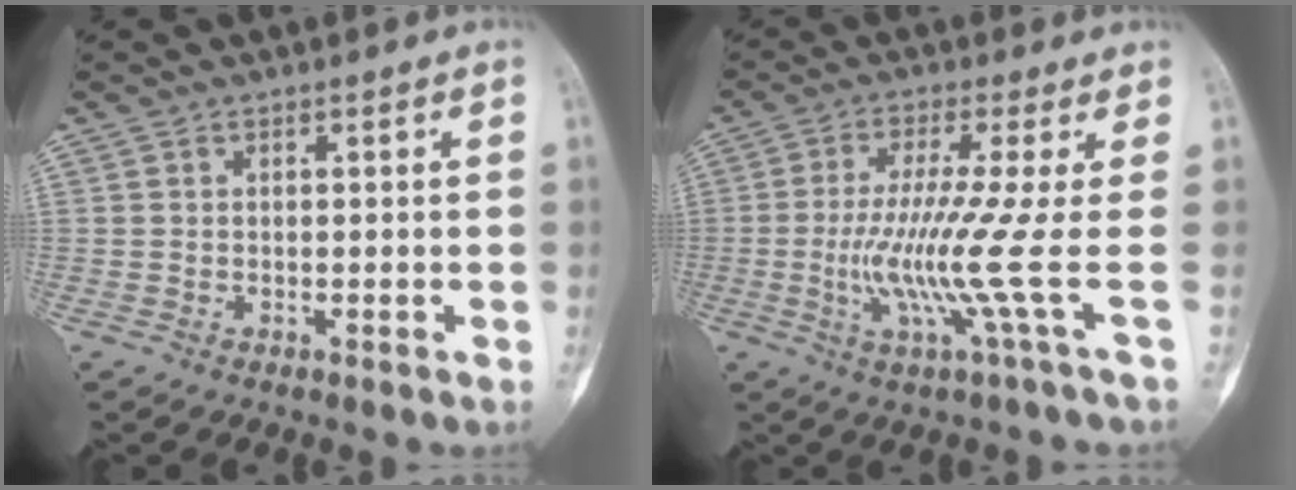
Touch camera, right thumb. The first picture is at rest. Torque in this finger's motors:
{"motor_torque": [1.18, 1.15, 0.47, 0.02, 0.25]}